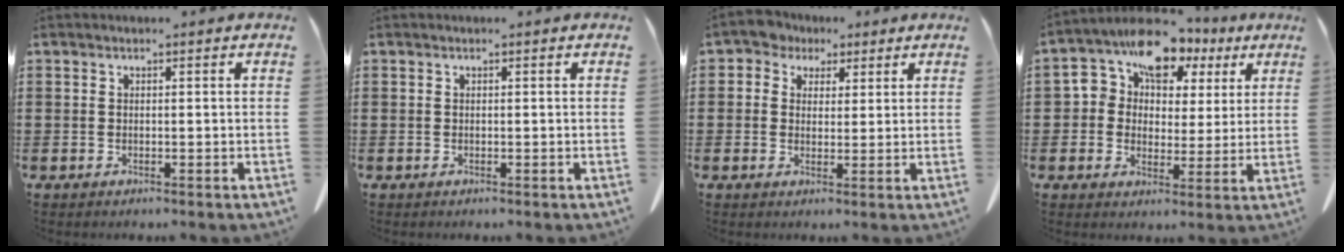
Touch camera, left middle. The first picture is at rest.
{"total": 0.0}
{"total": 3.1, "force": [2.0, 2.4, 0.3], "torque": [-0.022, 0.009, 0.035]}
{"total": 9.2, "force": [5.6, 6.5, 3.4], "torque": [-0.083, -0.021, 0.097]}